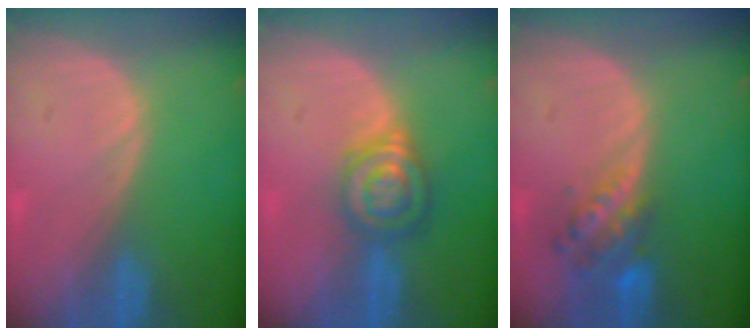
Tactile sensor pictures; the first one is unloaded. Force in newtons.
{"total": 6.2, "press": 5.8, "slide": 2.2}
{"total": 5.7, "press": 5.0, "slide": 2.8}